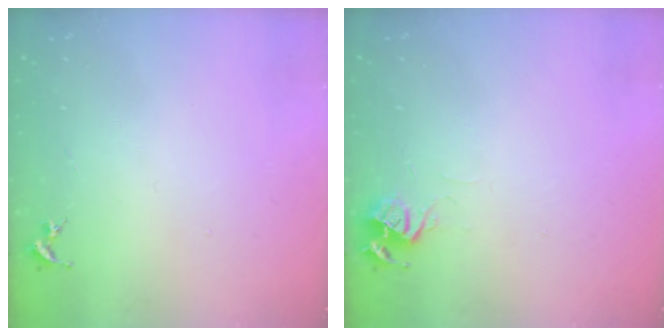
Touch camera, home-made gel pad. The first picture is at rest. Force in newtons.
{"total": 6.0, "press": 6.0, "slide": 0.6}